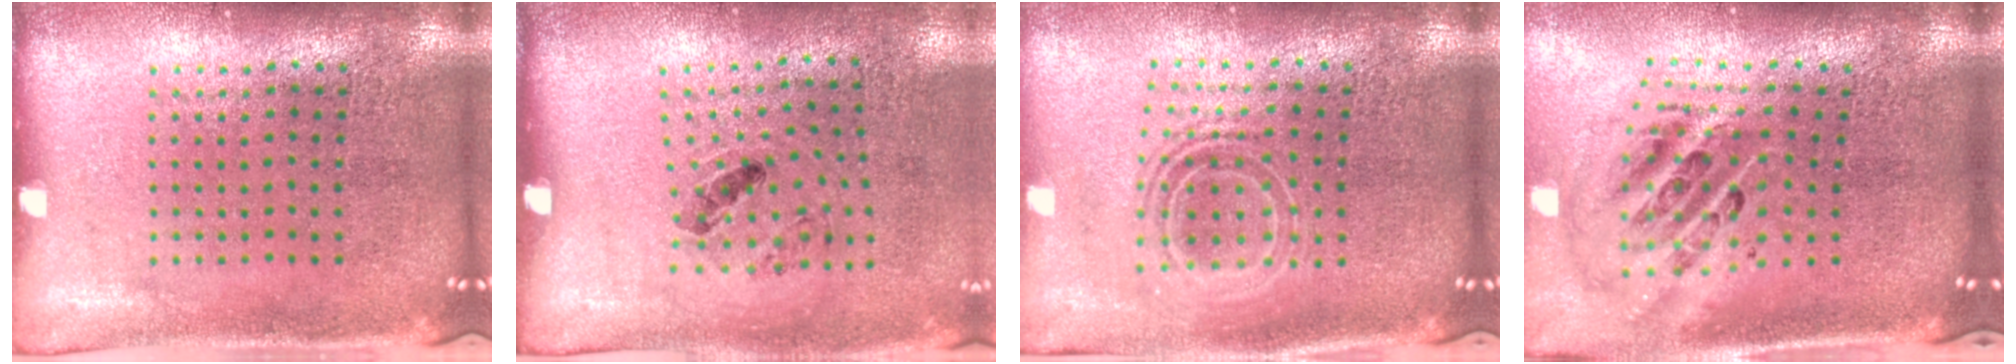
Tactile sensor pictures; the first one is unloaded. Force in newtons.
{"total": 1.2, "press": 0.7, "slide": 1.0}
{"total": 1.6, "press": 1.3, "slide": 1.0}
{"total": 2.6, "press": 1.8, "slide": 1.9}